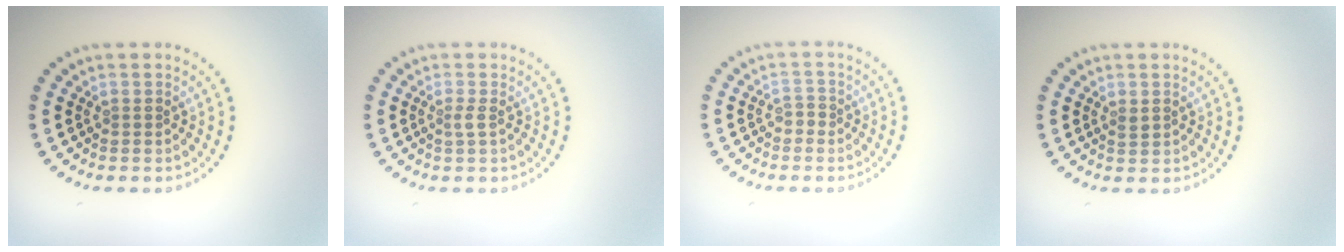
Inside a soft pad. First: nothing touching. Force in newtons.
{"total": 0.9, "press": 0.6, "slide": 0.7}
{"total": 1.0, "press": 0.8, "slide": 0.5}
{"total": 0.9, "press": 0.8, "slide": 0.2}